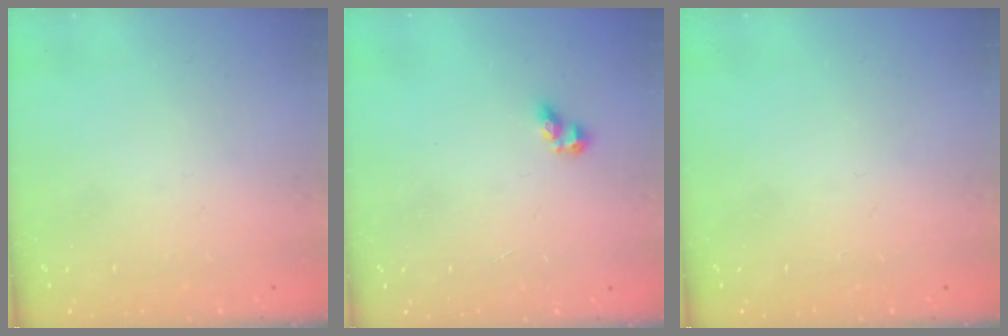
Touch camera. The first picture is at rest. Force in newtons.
{"total": 2.8, "press": 2.6, "slide": 1.1}
{"total": 0.0}